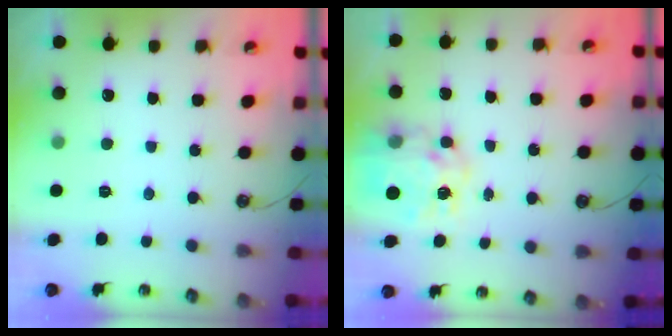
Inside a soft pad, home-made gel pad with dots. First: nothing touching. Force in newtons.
{"total": 11.5, "press": 11.5, "slide": 1.1}